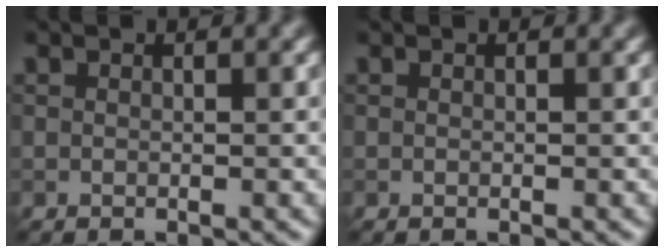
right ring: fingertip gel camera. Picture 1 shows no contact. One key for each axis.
{"total": 0.0}